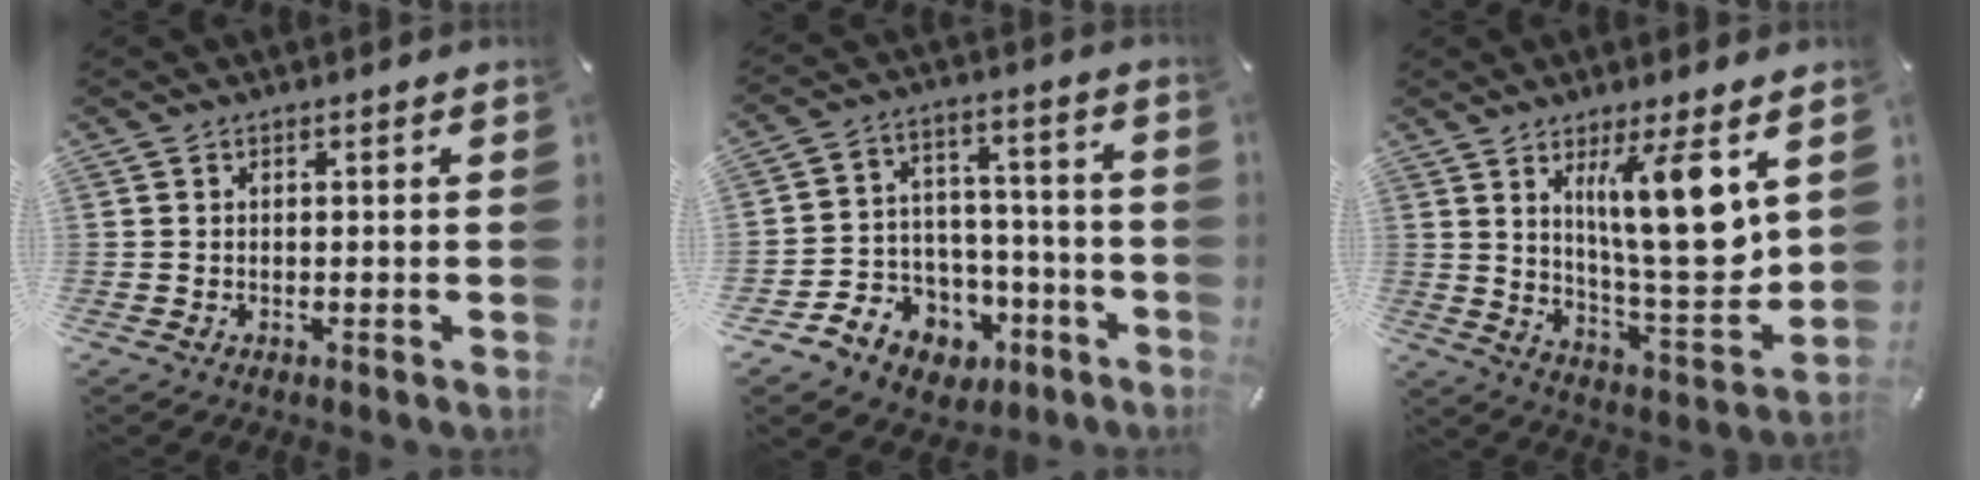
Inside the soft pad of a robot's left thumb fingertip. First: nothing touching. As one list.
[{"total": 10.0, "force": [-4.1, 8.9, 1.9], "torque": [-0.020, 0.022, -0.058]}, {"total": 16.5, "force": [6.9, 3.2, 14.6], "torque": [-0.235, -0.045, 0.103]}]